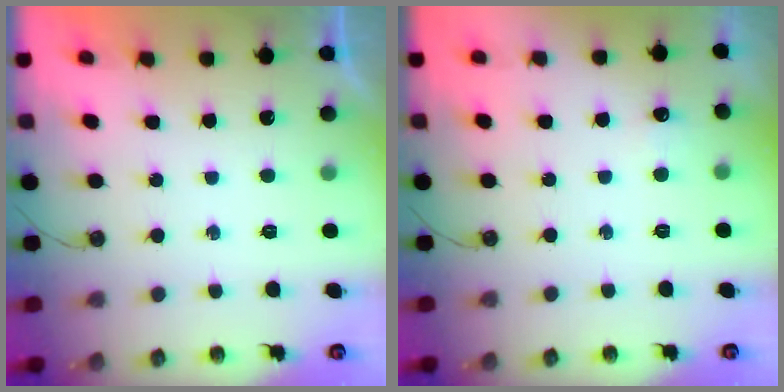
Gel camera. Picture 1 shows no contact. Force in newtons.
{"total": 4.7, "press": 3.9, "slide": 2.5}